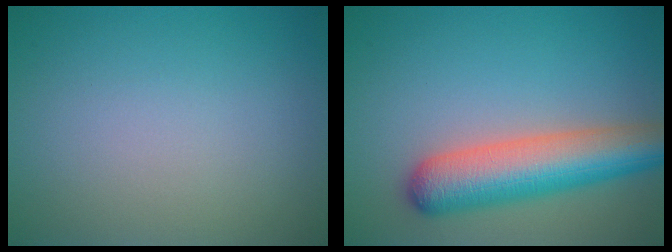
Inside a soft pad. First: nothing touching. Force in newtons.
{"total": 7.4, "press": 7.4, "slide": 0.3}